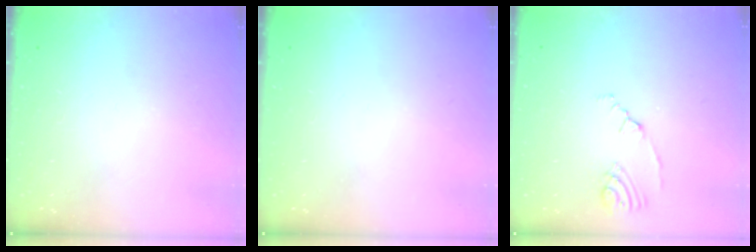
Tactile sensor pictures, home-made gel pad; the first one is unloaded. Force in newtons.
{"total": 0.0}
{"total": 2.8, "press": 2.0, "slide": 2.0}